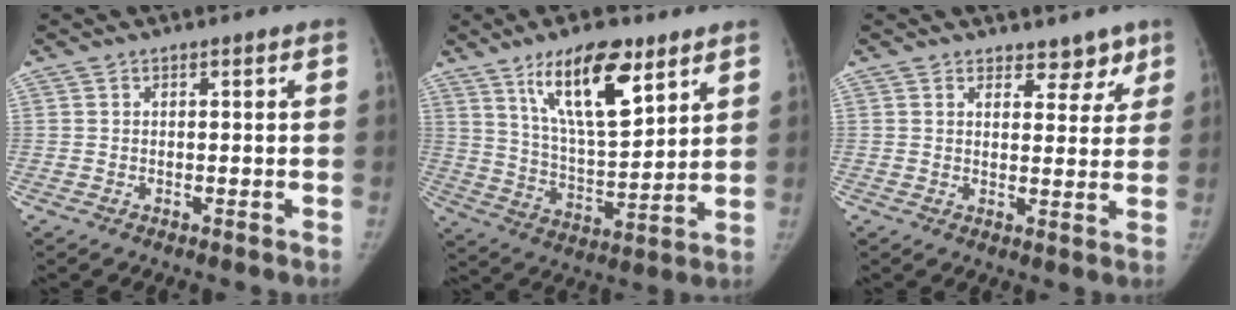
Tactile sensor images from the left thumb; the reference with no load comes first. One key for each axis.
{"total": 16.5, "fx": 9.5, "fy": 5.9, "fz": 12.1, "tx": -0.176, "ty": -0.050, "tz": 0.171}
{"total": 4.8, "fx": 3.7, "fy": 2.8, "fz": 1.2, "tx": 0.021, "ty": -0.023, "tz": 0.050}